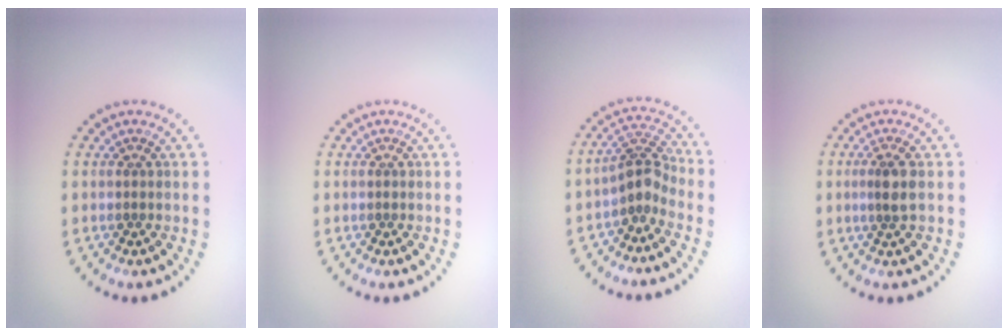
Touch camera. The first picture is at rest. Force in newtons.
{"total": 0.0}
{"total": 2.8, "press": 2.1, "slide": 1.8}
{"total": 2.0, "press": 1.7, "slide": 1.2}